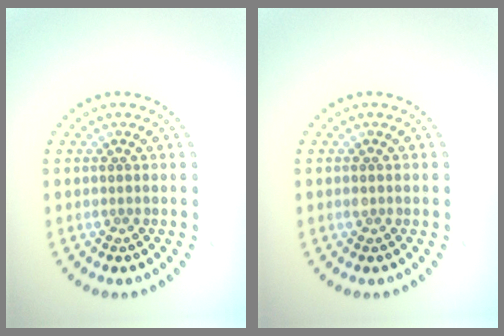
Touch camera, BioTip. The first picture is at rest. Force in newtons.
{"total": 0.5, "press": 0.5, "slide": 0.2}